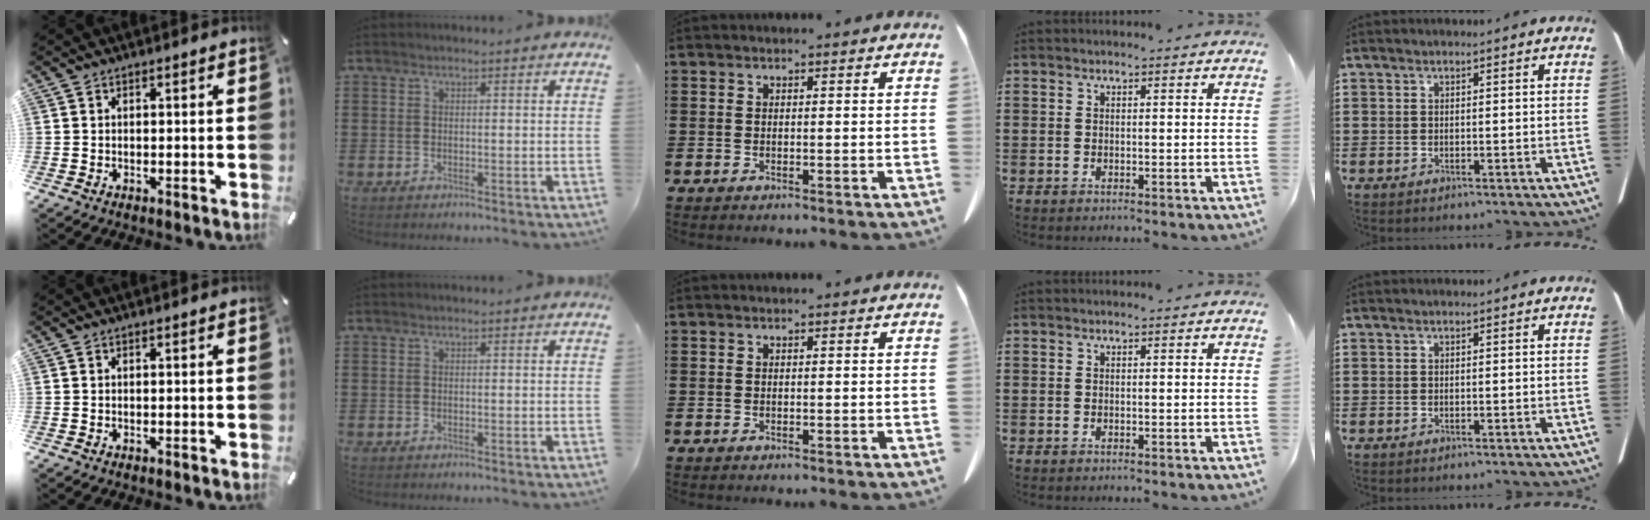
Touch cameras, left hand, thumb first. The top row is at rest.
{}